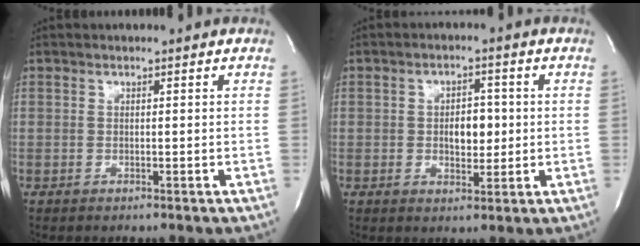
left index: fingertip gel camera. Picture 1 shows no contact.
{"total": 4.5, "force": [-0.1, 2.6, 3.7], "torque": [-0.052, 0.003, 0.002]}